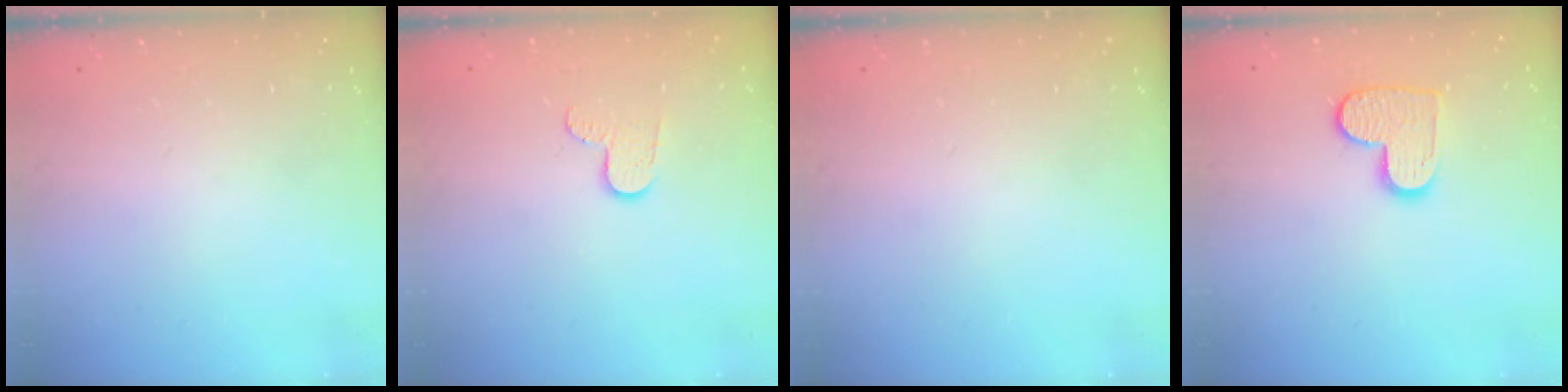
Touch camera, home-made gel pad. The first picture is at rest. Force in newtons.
{"total": 6.1, "press": 6.0, "slide": 0.6}
{"total": 0.0}
{"total": 9.6, "press": 9.6, "slide": 0.6}